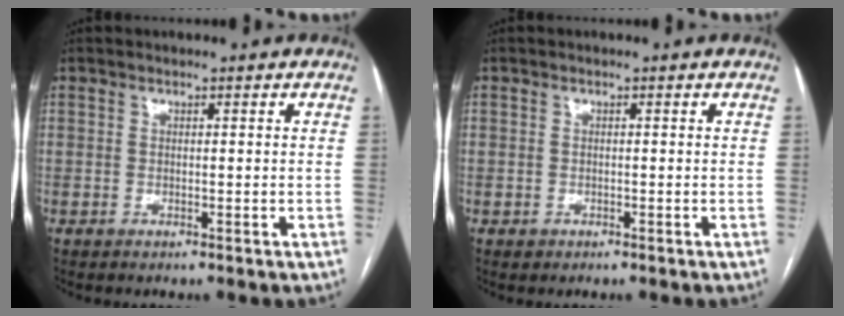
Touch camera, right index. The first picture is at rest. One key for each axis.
{"total": 0.9, "fx": -0.2, "fy": 0.9, "fz": 0.0, "tx": 0.003, "ty": 0.006, "tz": -0.006}